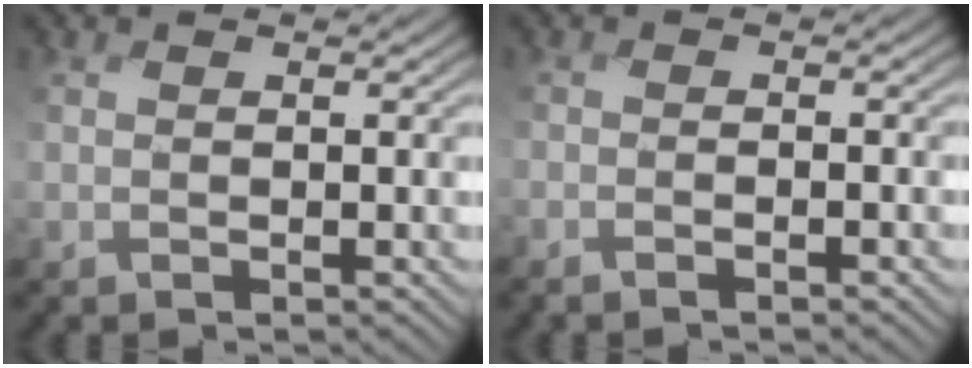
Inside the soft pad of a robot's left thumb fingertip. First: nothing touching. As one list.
[{"total": 1.1, "force": [-1.0, -0.1, 0.1], "torque": [0.000, 0.002, -0.023]}]